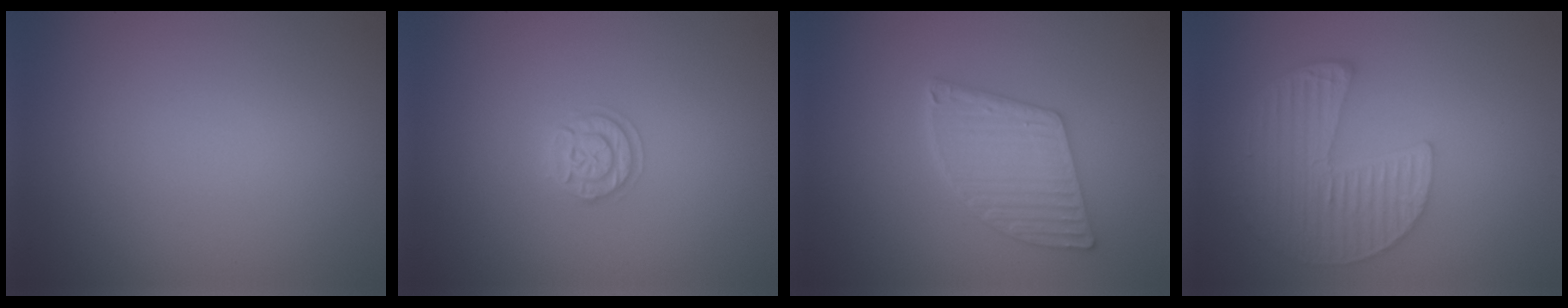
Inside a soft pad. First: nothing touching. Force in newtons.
{"total": 1.7, "press": 1.7, "slide": 0.2}
{"total": 4.8, "press": 4.1, "slide": 2.5}
{"total": 6.0, "press": 4.6, "slide": 3.8}